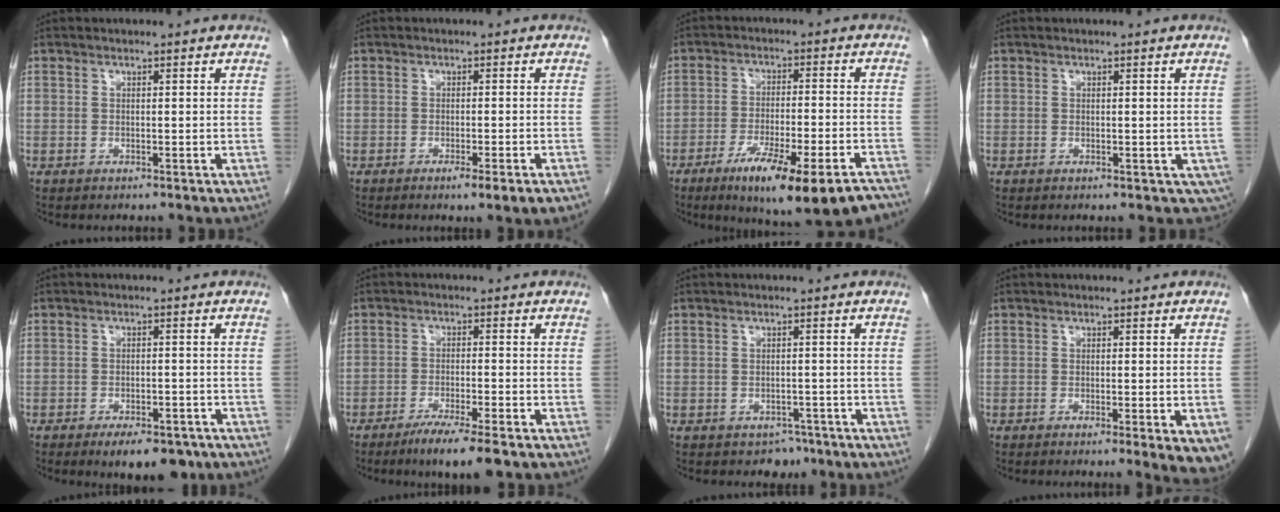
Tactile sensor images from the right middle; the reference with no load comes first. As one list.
[{"total": 4.4, "force": [-2.6, -0.1, 3.6], "torque": [-0.039, -0.012, -0.036]}, {"total": 17.5, "force": [-12.6, 2.1, 12.0], "torque": [-0.137, -0.018, -0.189]}, {"total": 2.5, "force": [-0.5, 1.7, 1.8], "torque": [-0.017, -0.002, -0.003]}, {"total": 7.3, "force": [-5.2, 2.9, 4.2], "torque": [-0.051, 0.000, -0.073]}, {"total": 6.8, "force": [-4.8, 0.1, 4.8], "torque": [-0.078, -0.015, -0.079]}, {"total": 2.5, "force": [-1.8, 1.7, 0.5], "torque": [-0.004, 0.007, -0.020]}, {"total": 6.6, "force": [-3.9, 1.0, 5.2], "torque": [-0.041, -0.015, -0.057]}]